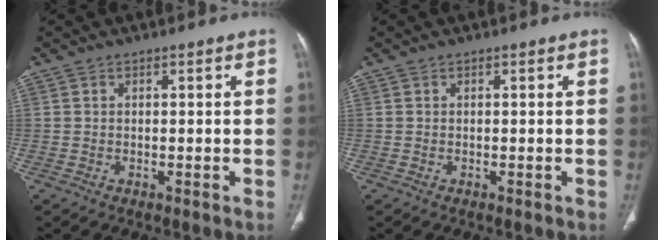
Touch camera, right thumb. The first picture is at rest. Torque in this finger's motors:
{"motor_torque": [0.00, 0.00, 0.00, 0.00, 0.00]}